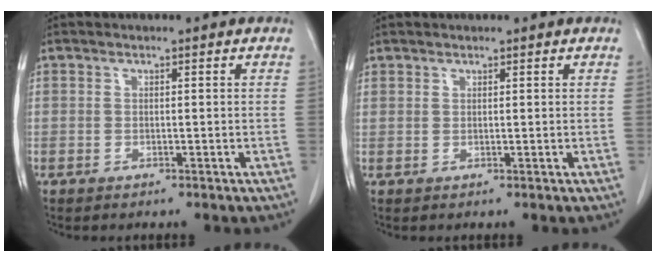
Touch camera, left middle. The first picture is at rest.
{"total": 0.7, "force": [0.6, 0.3, -0.1], "torque": [-0.001, -0.001, 0.011]}